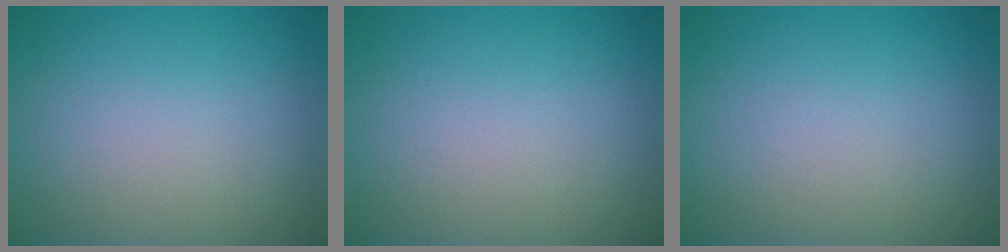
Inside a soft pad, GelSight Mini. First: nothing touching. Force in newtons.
{"total": 0.0}
{"total": 0.0}